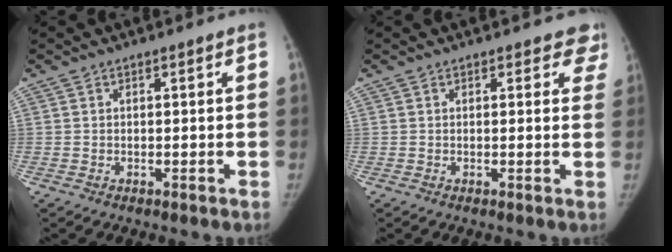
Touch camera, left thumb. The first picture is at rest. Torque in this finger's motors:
{"motor_torque": [-0.01, 0.00, 0.05, 0.24, -0.01]}